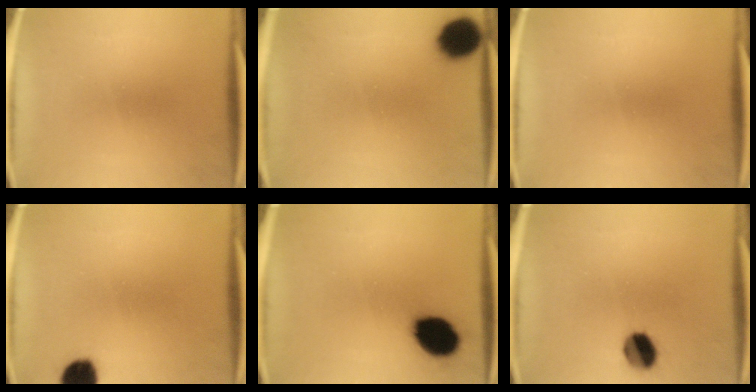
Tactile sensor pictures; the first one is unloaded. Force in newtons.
{"total": 6.1}
{"total": 0.0}
{"total": 6.7}
{"total": 12.4}
{"total": 7.4}